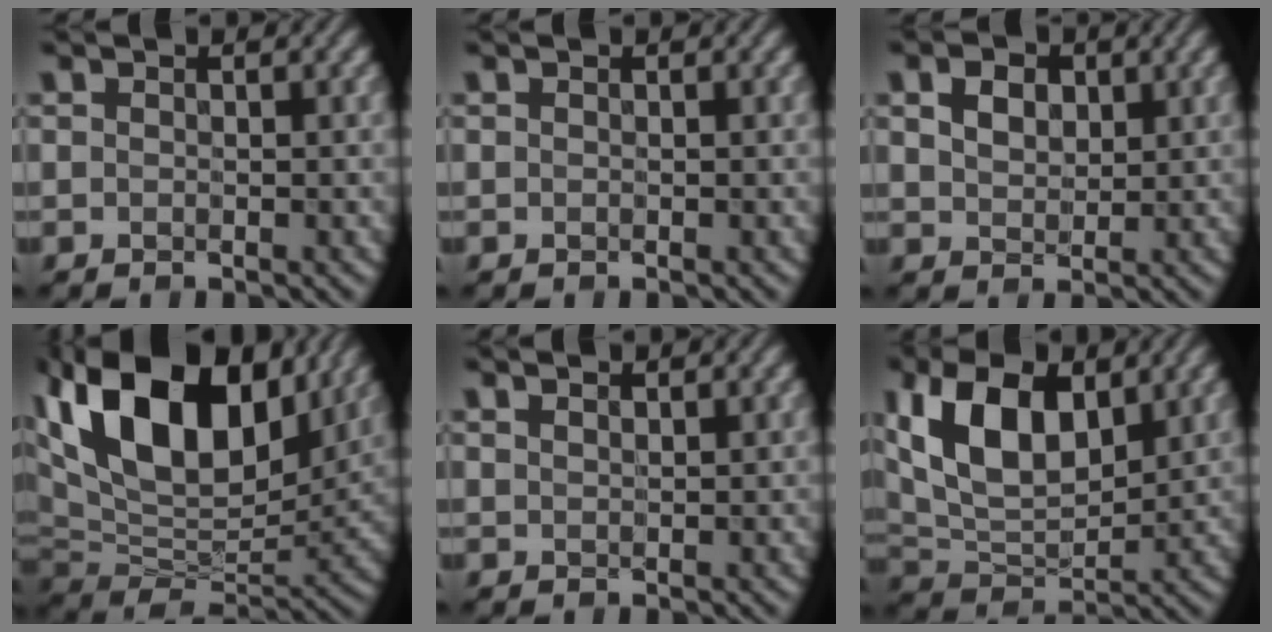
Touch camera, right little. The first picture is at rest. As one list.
[{"total": 0.0}, {"total": 2.3, "force": [0.6, 1.7, 1.5], "torque": [-0.036, 0.000, 0.012]}, {"total": 15.8, "force": [6.7, 9.4, 10.8], "torque": [-0.215, 0.033, 0.121]}, {"total": 1.5, "force": [1.1, 0.6, 0.8], "torque": [-0.008, 0.012, 0.003]}, {"total": 9.9, "force": [3.1, 5.5, 7.5], "torque": [-0.159, 0.010, 0.054]}]